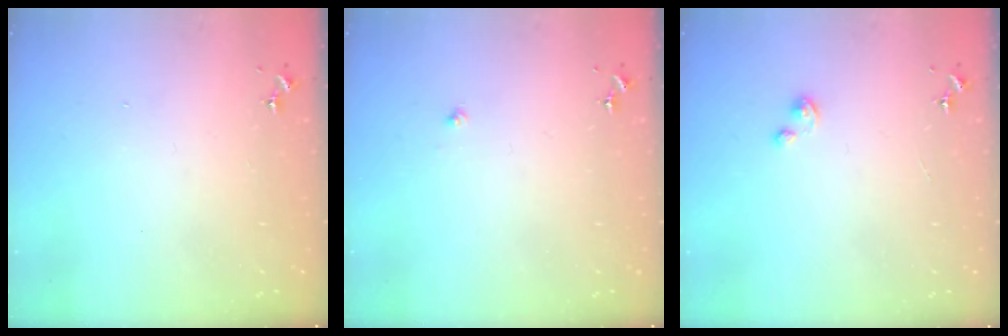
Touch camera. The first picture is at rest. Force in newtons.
{"total": 2.0, "press": 2.0, "slide": 0.2}
{"total": 1.9, "press": 1.9, "slide": 0.2}